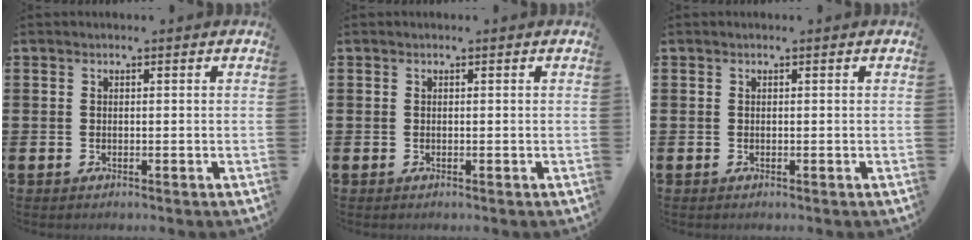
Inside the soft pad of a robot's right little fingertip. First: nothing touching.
{"total": 0.0}
{"total": 0.0}